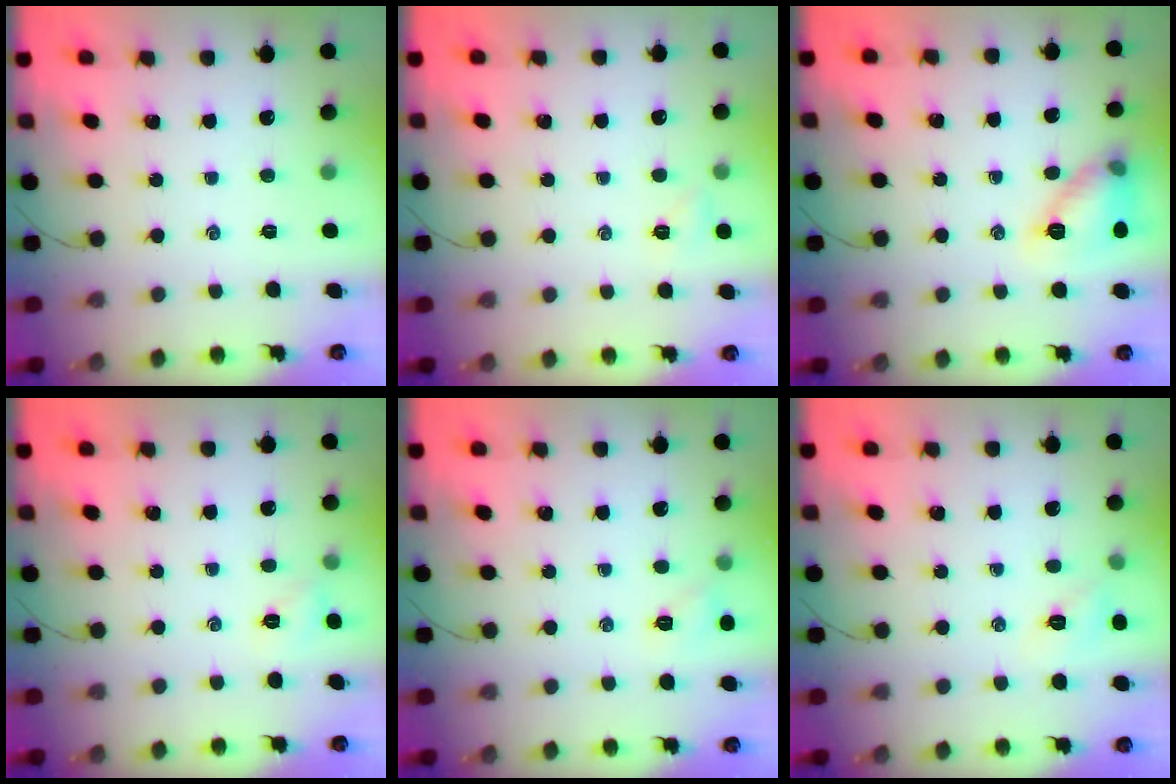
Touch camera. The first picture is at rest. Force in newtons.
{"total": 3.3, "press": 3.2, "slide": 1.1}
{"total": 12.0, "press": 12.0, "slide": 0.4}
{"total": 2.9, "press": 2.8, "slide": 0.5}
{"total": 5.9, "press": 5.6, "slide": 1.7}
{"total": 6.4, "press": 6.3, "slide": 1.5}